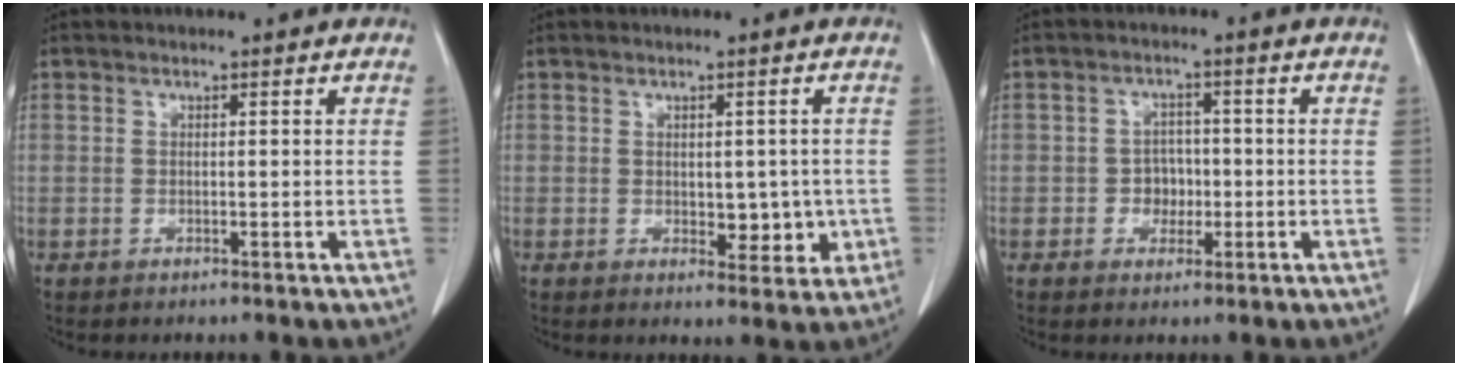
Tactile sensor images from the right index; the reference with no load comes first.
{"total": 5.0, "force": [-0.4, 2.9, 4.0], "torque": [-0.041, -0.001, 0.004]}
{"total": 3.5, "force": [-0.8, 3.0, 1.5], "torque": [-0.016, 0.009, -0.010]}